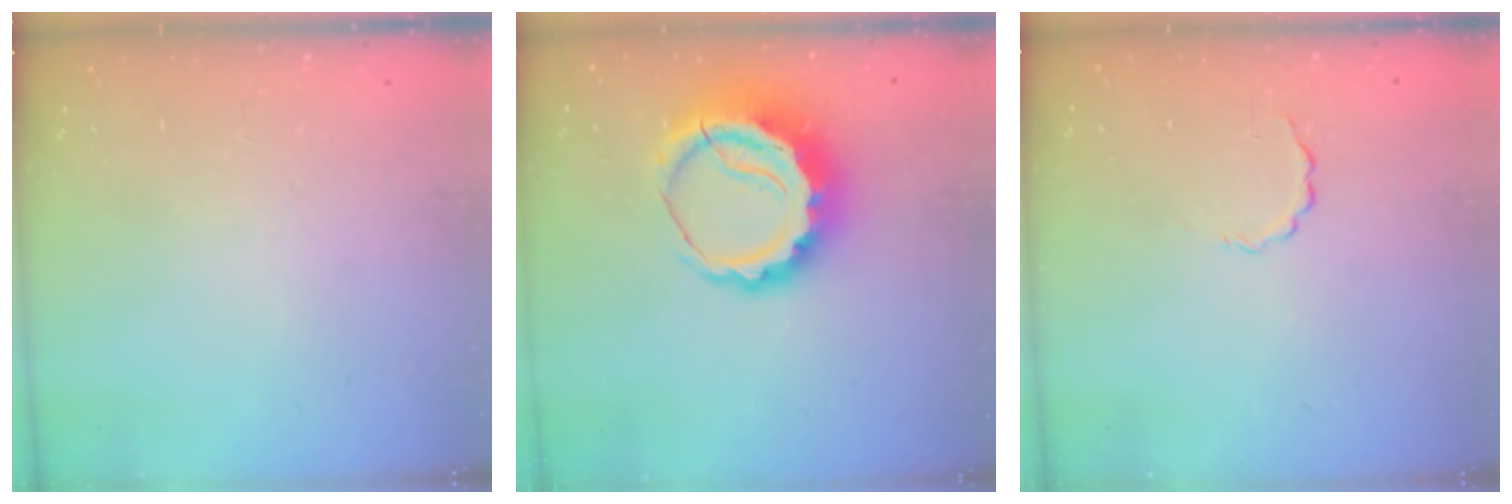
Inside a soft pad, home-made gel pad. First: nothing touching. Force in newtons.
{"total": 10.2, "press": 10.1, "slide": 1.7}
{"total": 2.0, "press": 1.9, "slide": 0.7}